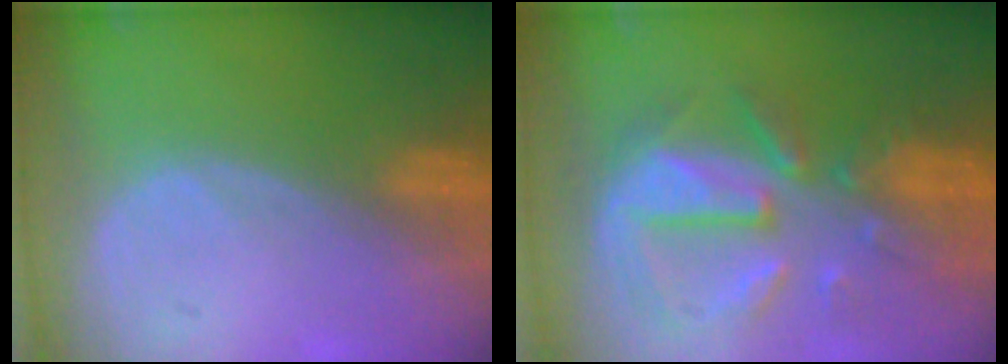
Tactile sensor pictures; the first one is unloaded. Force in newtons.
{"total": 10.1, "press": 9.2, "slide": 4.3}